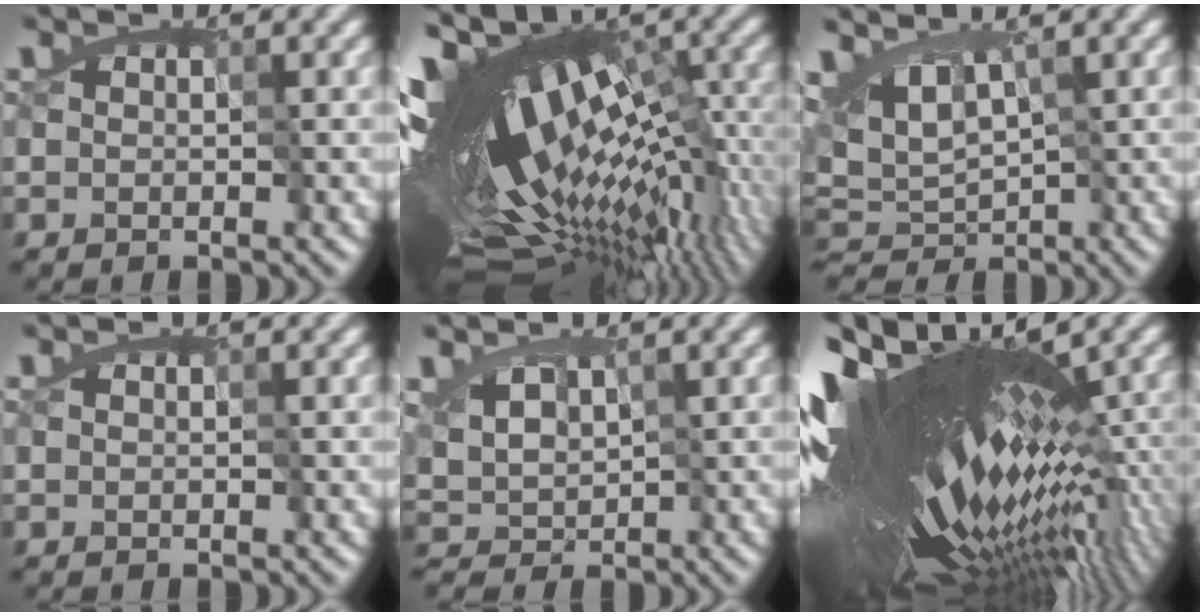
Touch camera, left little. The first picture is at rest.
{"total": 17.2, "force": [-1.5, 6.3, 16.0], "torque": [-0.242, -0.011, 0.006]}
{"total": 1.9, "force": [0.2, 1.5, 1.1], "torque": [-0.021, -0.009, 0.014]}
{"total": 0.0}
{"total": 1.7, "force": [0.6, 1.5, 0.6], "torque": [-0.032, -0.005, 0.036]}
{"total": 17.9, "force": [-0.6, 5.4, 17.1], "torque": [-0.294, -0.006, 0.014]}